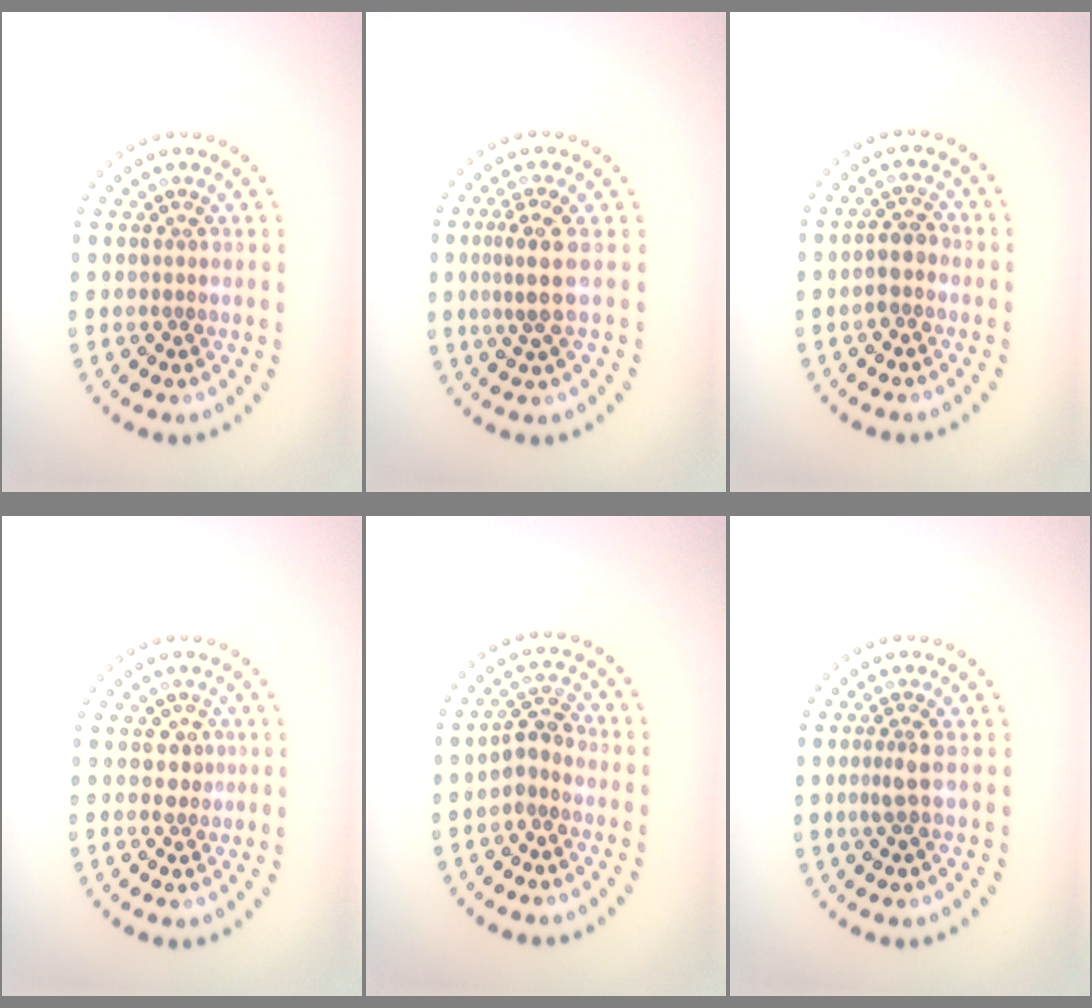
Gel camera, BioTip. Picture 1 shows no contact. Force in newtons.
{"total": 3.0, "press": 2.4, "slide": 1.7}
{"total": 2.0, "press": 1.8, "slide": 0.8}
{"total": 1.3, "press": 1.2, "slide": 0.5}
{"total": 2.4, "press": 2.1, "slide": 1.2}
{"total": 1.7, "press": 1.3, "slide": 1.1}